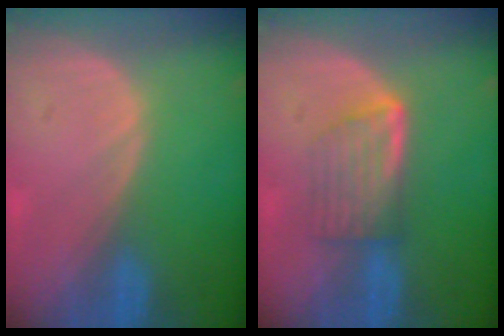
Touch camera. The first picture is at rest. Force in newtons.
{"total": 5.8, "press": 5.4, "slide": 2.0}